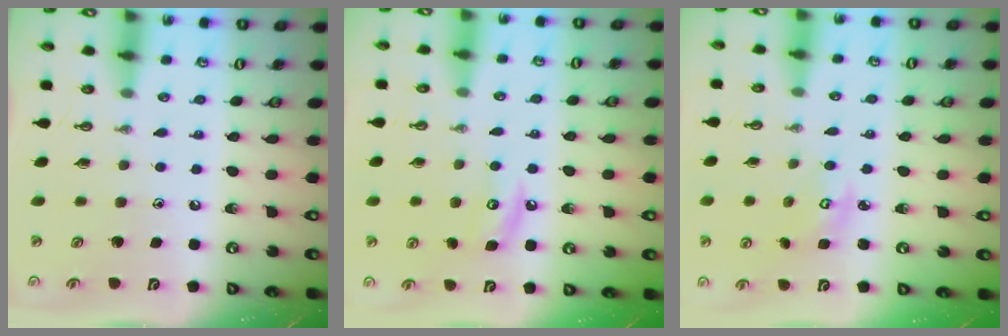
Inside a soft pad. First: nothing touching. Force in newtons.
{"total": 6.5, "press": 6.5, "slide": 0.3}
{"total": 3.0, "press": 3.0, "slide": 0.2}